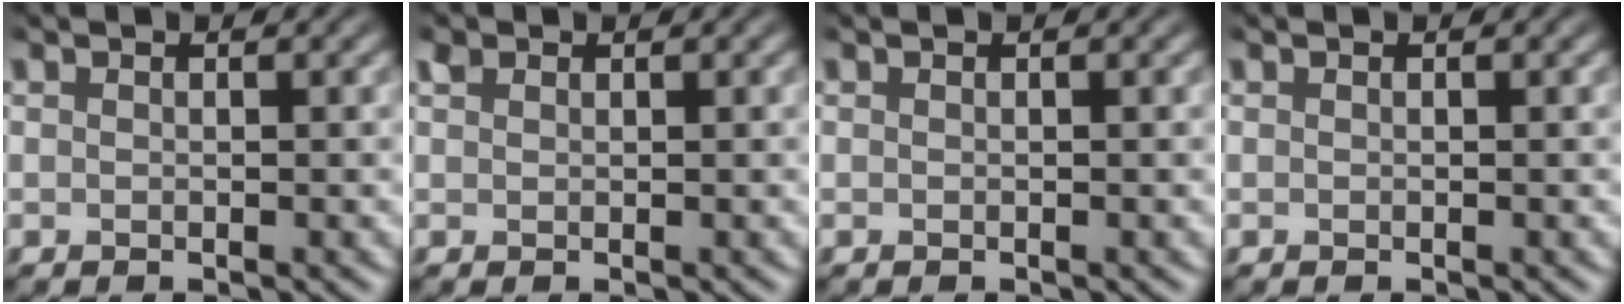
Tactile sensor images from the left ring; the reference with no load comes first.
{"total": 0.7, "force": [0.5, 0.4, 0.2], "torque": [-0.002, 0.002, 0.011]}
{"total": 0.0}
{"total": 0.0}